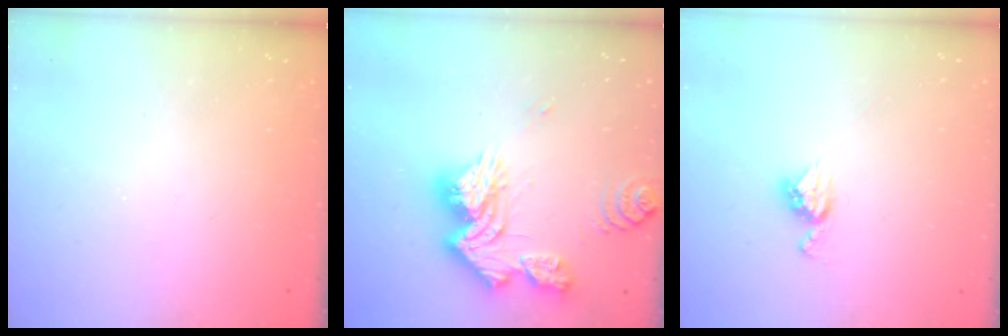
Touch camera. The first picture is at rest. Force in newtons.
{"total": 18.7, "press": 18.6, "slide": 1.9}
{"total": 7.1, "press": 7.1, "slide": 0.3}